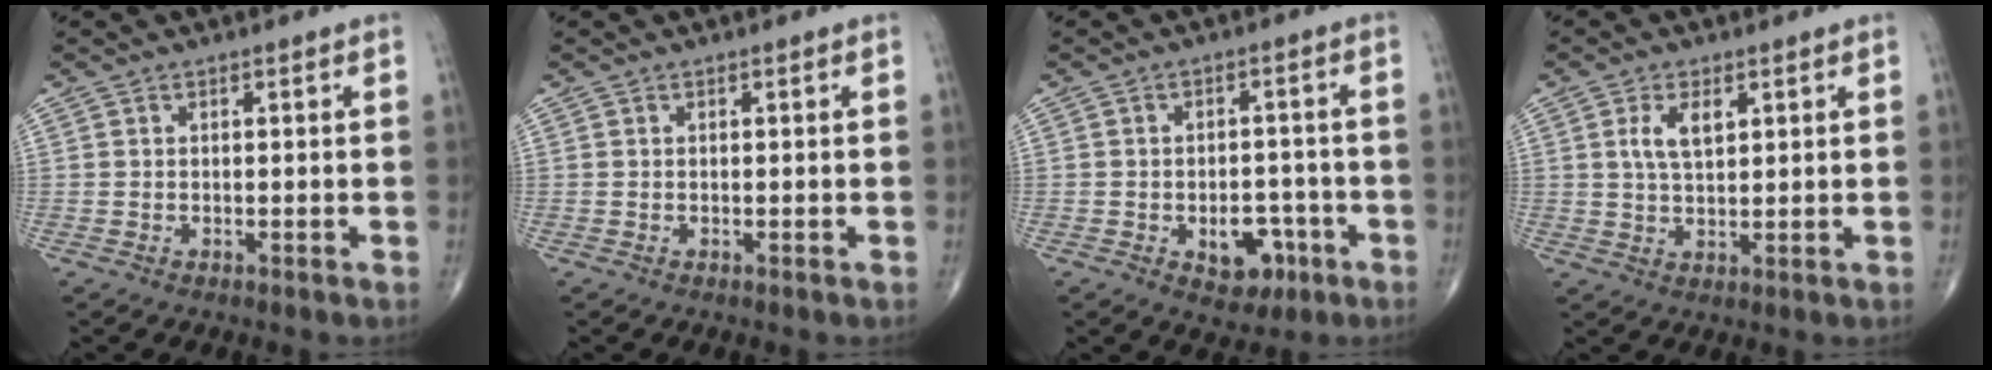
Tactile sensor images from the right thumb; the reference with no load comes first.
{"total": 0.0}
{"total": 7.4, "force": [-3.0, 4.8, 4.8], "torque": [-0.031, 0.024, -0.034]}
{"total": 5.0, "force": [1.8, 2.4, 4.0], "torque": [-0.072, -0.004, 0.035]}